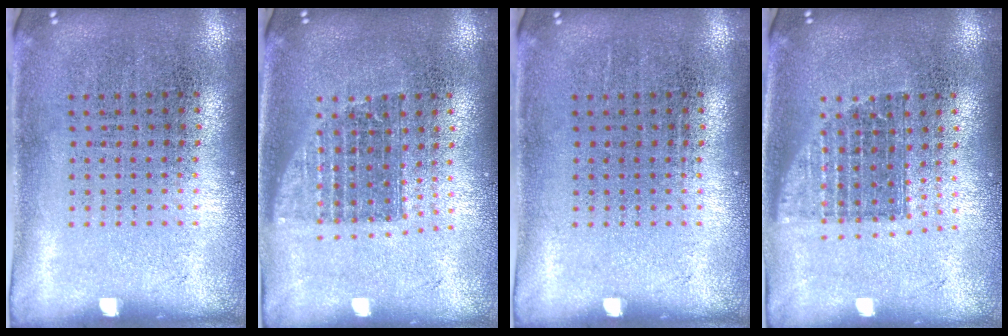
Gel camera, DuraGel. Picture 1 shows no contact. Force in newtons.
{"total": 1.4, "press": 1.2, "slide": 0.7}
{"total": 0.0}
{"total": 1.4, "press": 1.1, "slide": 0.8}